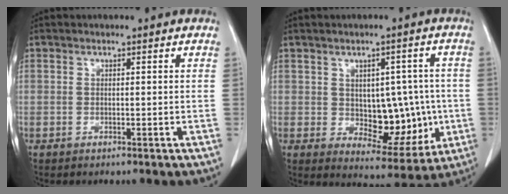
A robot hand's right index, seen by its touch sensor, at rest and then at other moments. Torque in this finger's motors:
{"motor_torque": [0.18, 0.22, 0.16, 0.03]}